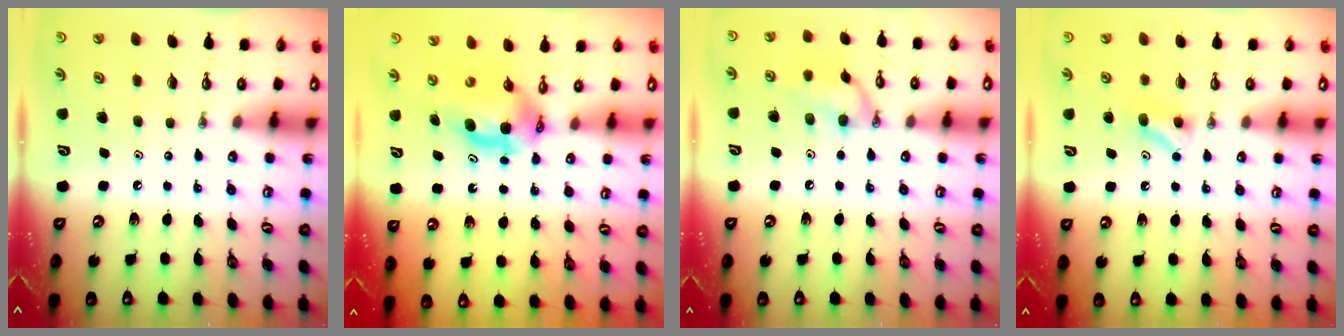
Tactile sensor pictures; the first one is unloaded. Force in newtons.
{"total": 5.1, "press": 5.1, "slide": 0.7}
{"total": 10.9, "press": 10.8, "slide": 1.6}
{"total": 4.6, "press": 4.4, "slide": 1.3}